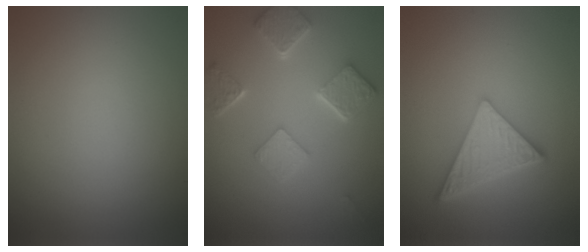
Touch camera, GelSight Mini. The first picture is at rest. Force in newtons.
{"total": 5.1, "press": 4.0, "slide": 3.2}
{"total": 4.8, "press": 4.2, "slide": 2.4}